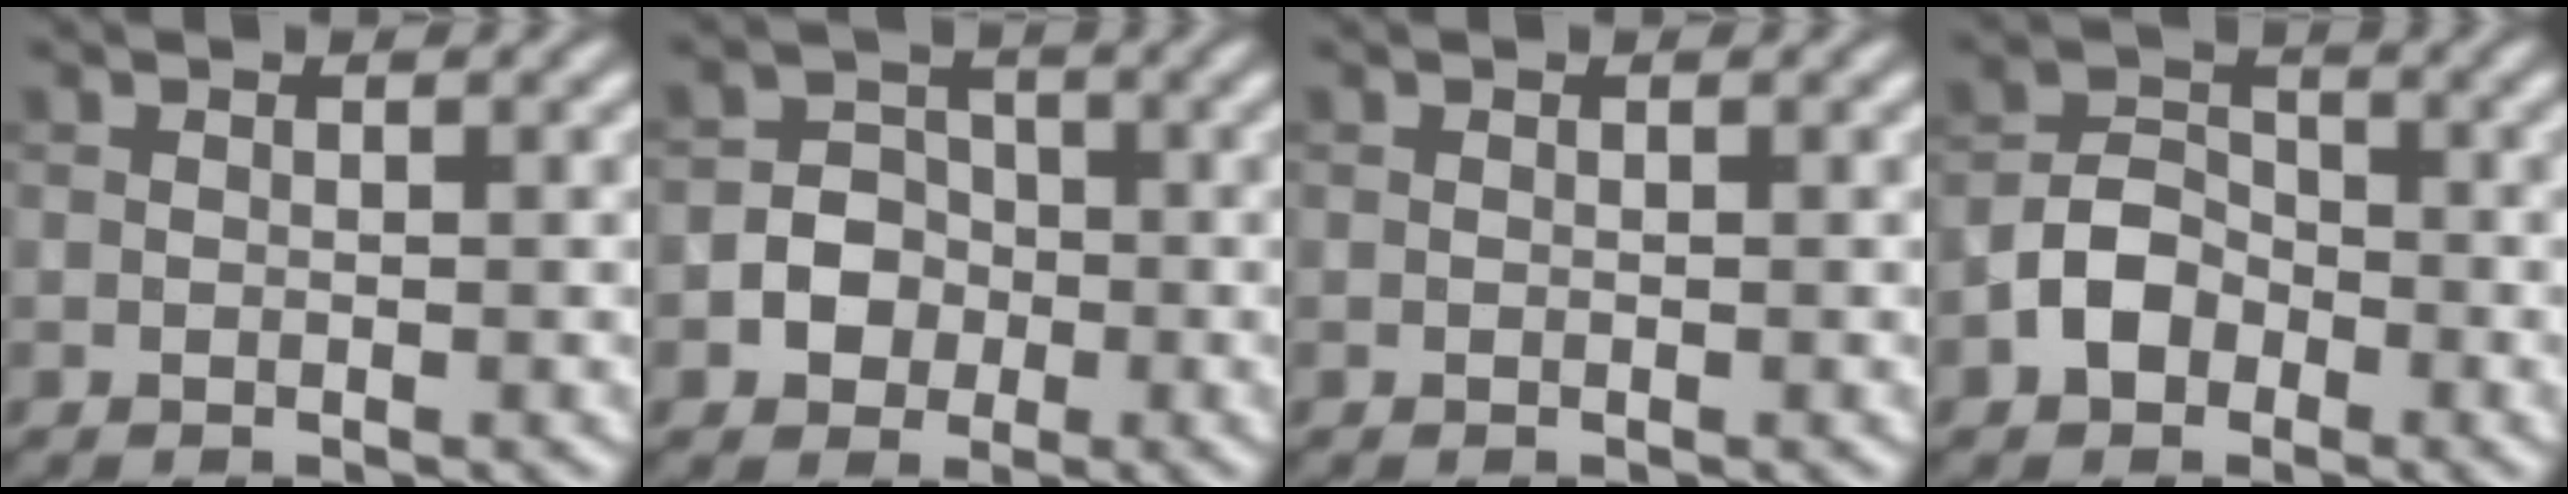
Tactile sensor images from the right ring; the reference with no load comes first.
{"total": 3.7, "force": [-1.0, 3.3, 1.2], "torque": [0.007, 0.005, -0.036]}
{"total": 0.0}
{"total": 3.8, "force": [-1.8, 2.8, 1.8], "torque": [-0.032, 0.009, -0.040]}